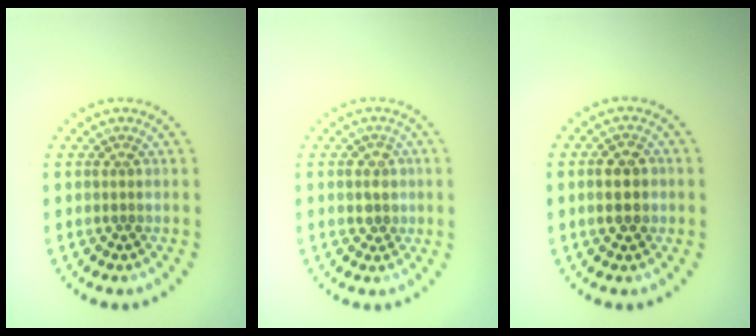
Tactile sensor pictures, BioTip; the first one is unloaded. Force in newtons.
{"total": 1.6, "press": 1.4, "slide": 0.8}
{"total": 2.8, "press": 2.8, "slide": 0.2}